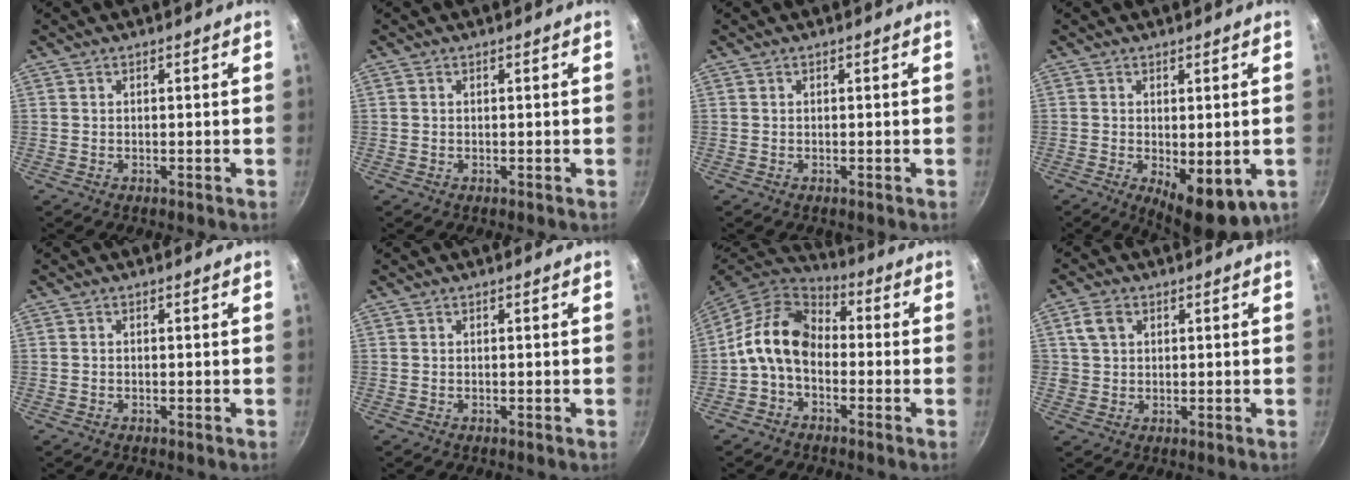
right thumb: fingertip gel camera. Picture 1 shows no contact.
{"total": 0.0}
{"total": 0.0}
{"total": 9.7, "force": [-2.2, 4.2, 8.5], "torque": [-0.100, -0.010, -0.017]}
{"total": 0.0}
{"total": 0.0}
{"total": 11.7, "force": [-1.3, 8.3, 8.2], "torque": [-0.129, 0.039, -0.045]}
{"total": 4.3, "force": [1.5, 3.4, 2.2], "torque": [-0.025, 0.002, 0.028]}